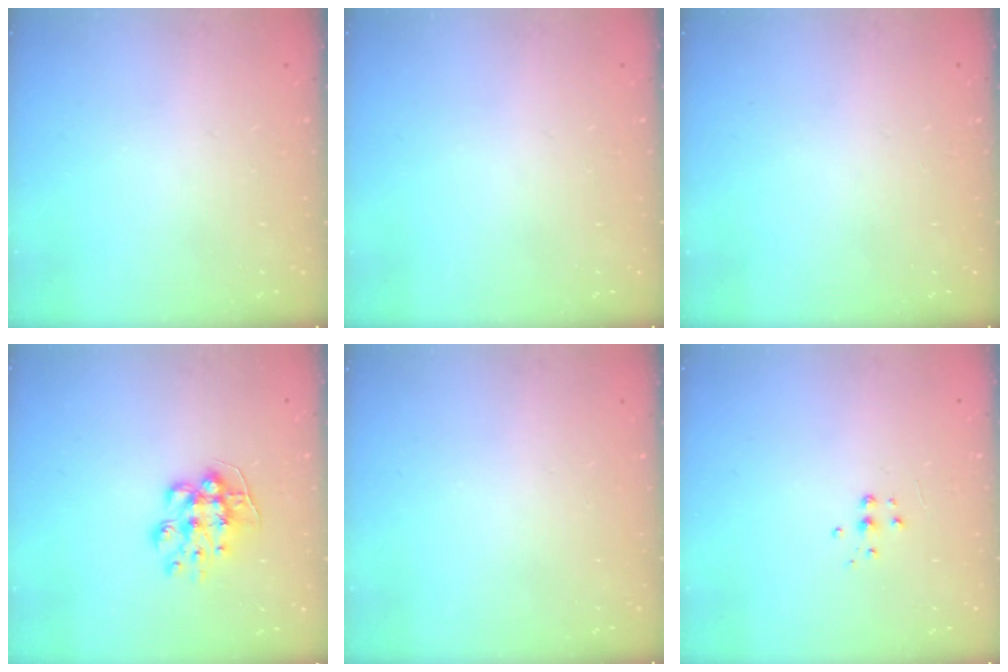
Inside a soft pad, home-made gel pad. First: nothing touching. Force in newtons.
{"total": 0.0}
{"total": 0.0}
{"total": 9.5, "press": 9.5, "slide": 0.7}
{"total": 0.0}
{"total": 4.8, "press": 4.7, "slide": 0.4}